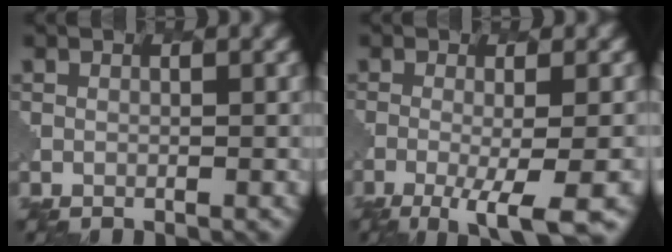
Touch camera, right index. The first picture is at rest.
{"total": 7.2, "force": [-3.5, 1.7, 6.0], "torque": [-0.077, -0.006, -0.053]}